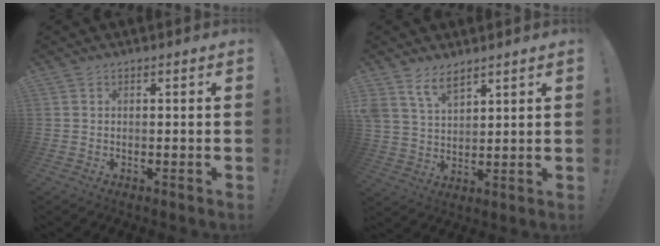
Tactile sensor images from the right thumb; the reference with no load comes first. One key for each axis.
{"total": 7.7, "fx": 5.9, "fy": 3.6, "fz": 3.5, "tx": -0.077, "ty": -0.025, "tz": 0.114}